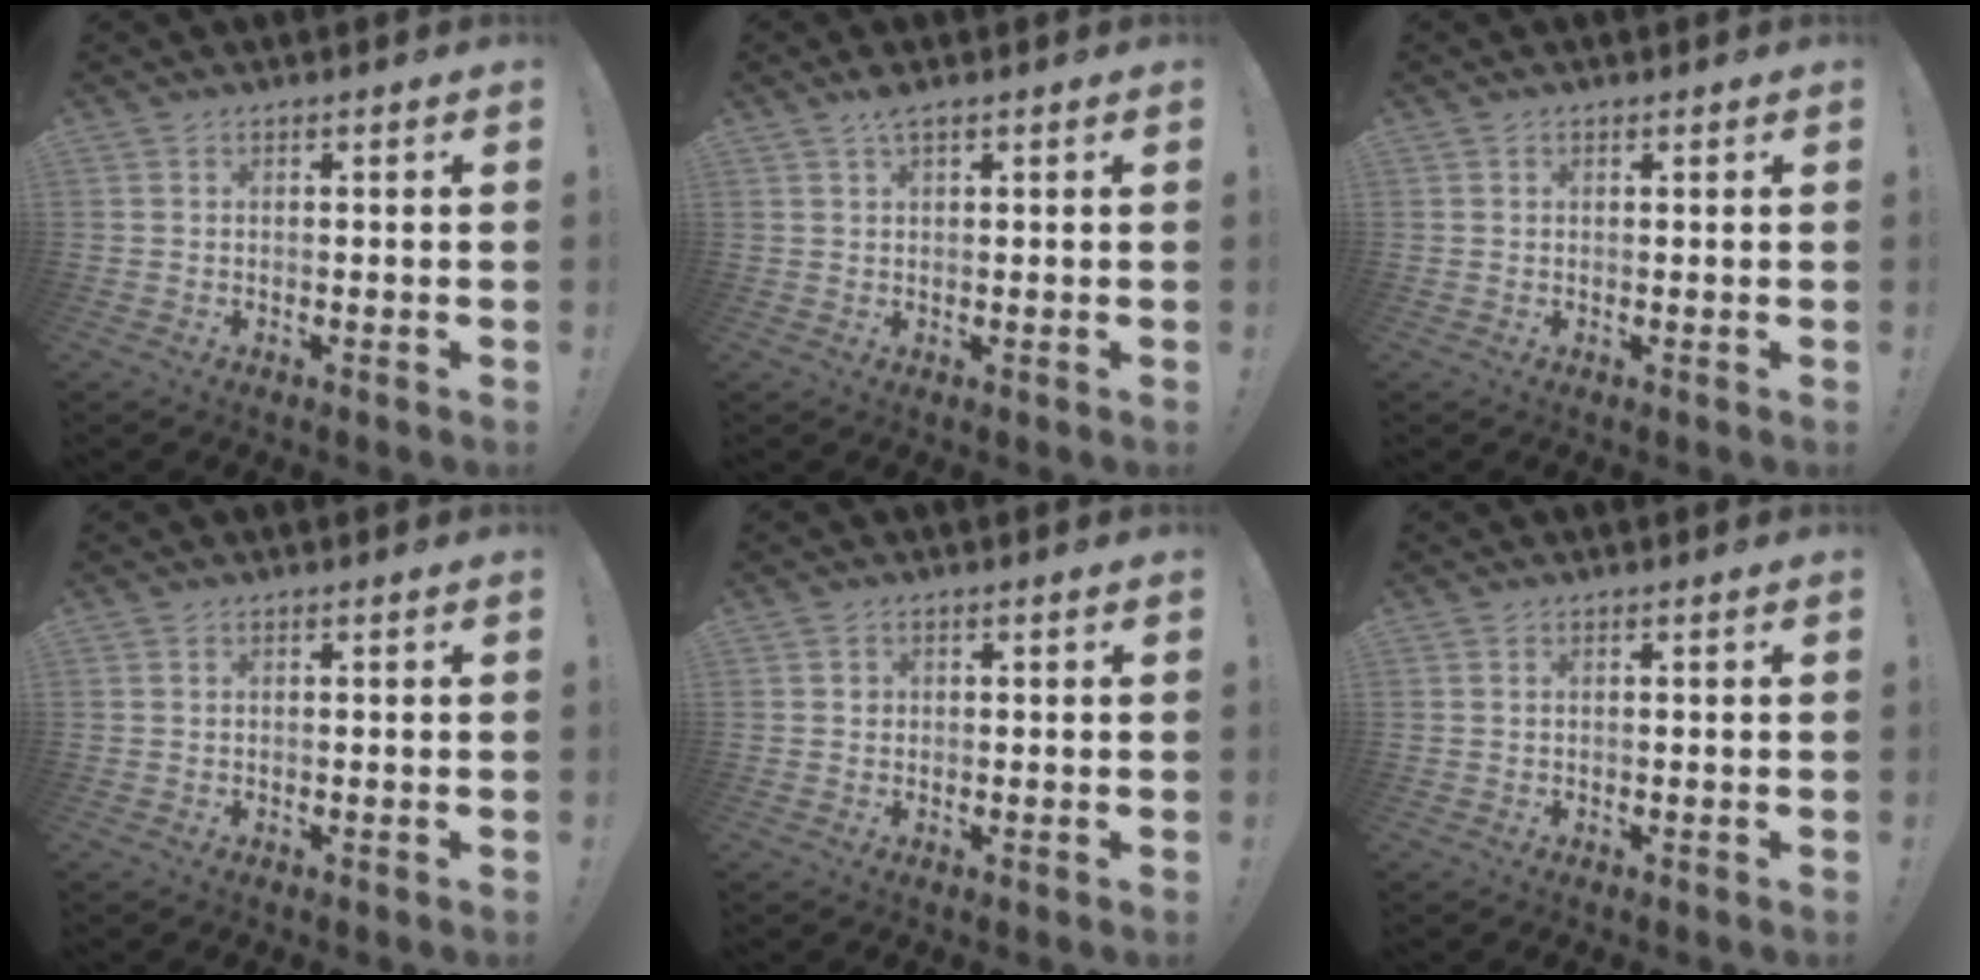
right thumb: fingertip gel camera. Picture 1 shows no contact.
{"total": 3.1, "force": [2.1, 1.0, 2.0], "torque": [-0.033, -0.006, 0.037]}
{"total": 0.5, "force": [0.5, 0.2, 0.0], "torque": [0.007, -0.003, 0.007]}
{"total": 0.0}
{"total": 1.3, "force": [-0.1, 1.3, 0.0], "torque": [0.004, 0.001, -0.003]}
{"total": 0.0}